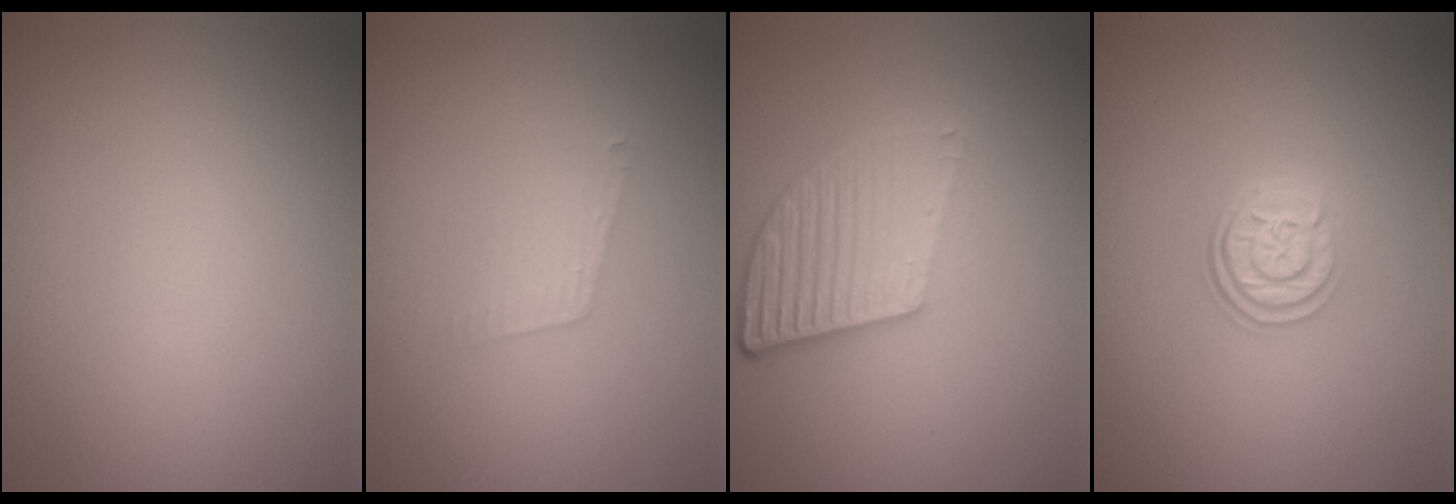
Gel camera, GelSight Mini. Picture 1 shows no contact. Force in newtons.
{"total": 1.3, "press": 1.3, "slide": 0.1}
{"total": 5.4, "press": 3.9, "slide": 3.8}
{"total": 3.1, "press": 2.4, "slide": 1.9}